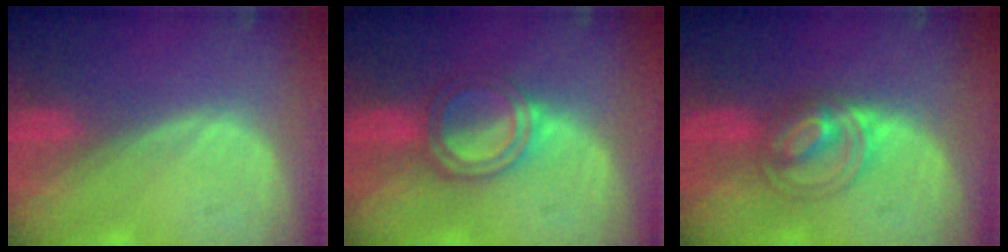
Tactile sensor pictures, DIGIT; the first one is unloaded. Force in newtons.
{"total": 5.3, "press": 5.2, "slide": 1.3}
{"total": 5.8, "press": 5.6, "slide": 1.6}